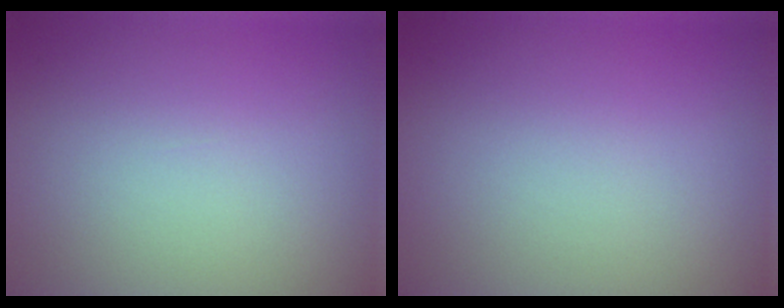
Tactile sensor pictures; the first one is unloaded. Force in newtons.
{"total": 0.0}